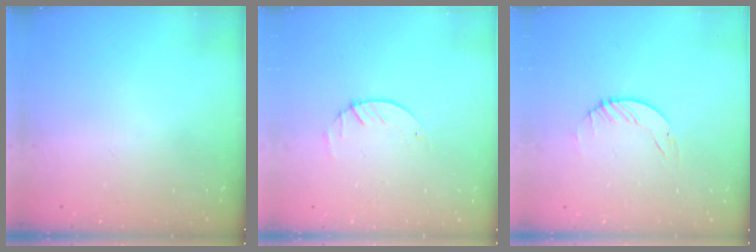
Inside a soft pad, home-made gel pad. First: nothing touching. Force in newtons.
{"total": 1.8, "press": 1.8, "slide": 0.2}
{"total": 1.9, "press": 1.9, "slide": 0.2}